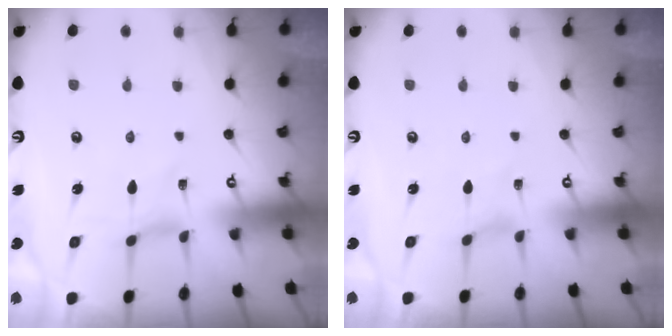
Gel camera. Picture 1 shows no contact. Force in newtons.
{"total": 0.0}